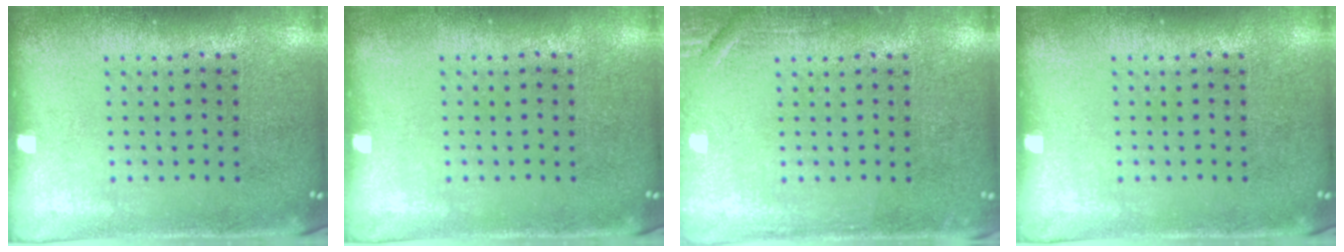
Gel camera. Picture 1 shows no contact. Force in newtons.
{"total": 0.0}
{"total": 1.7, "press": 1.7, "slide": 0.2}
{"total": 0.0}